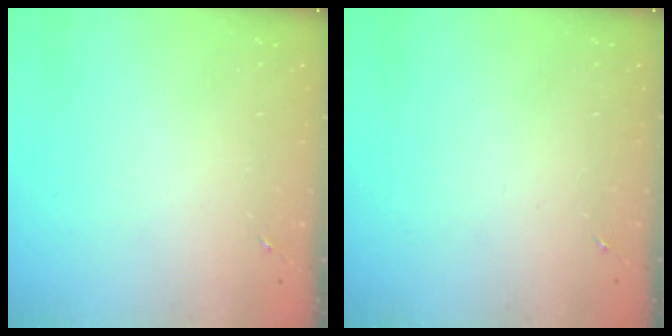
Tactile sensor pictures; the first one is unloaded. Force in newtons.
{"total": 0.0}